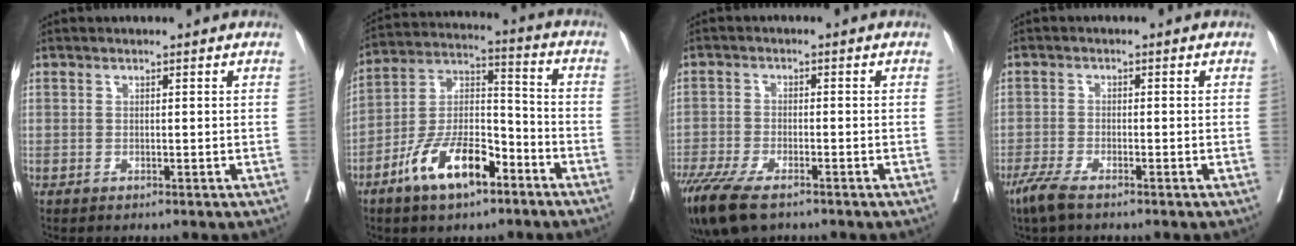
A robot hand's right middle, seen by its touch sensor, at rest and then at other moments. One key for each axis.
{"total": 13.0, "fx": -7.6, "fy": 4.9, "fz": 9.3, "tx": -0.184, "ty": 0.011, "tz": -0.137}
{"total": 10.2, "fx": -7.3, "fy": 3.3, "fz": 6.3, "tx": -0.113, "ty": -0.020, "tz": -0.124}
{"total": 3.9, "fx": -2.9, "fy": 0.7, "fz": 2.5, "tx": -0.056, "ty": -0.008, "tz": -0.056}